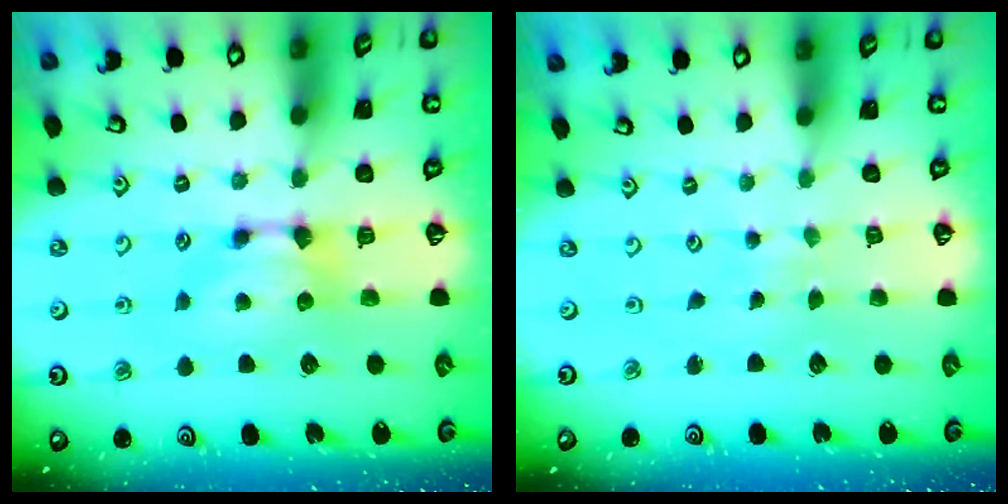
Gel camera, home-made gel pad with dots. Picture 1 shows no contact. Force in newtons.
{"total": 5.6, "press": 5.6, "slide": 0.2}